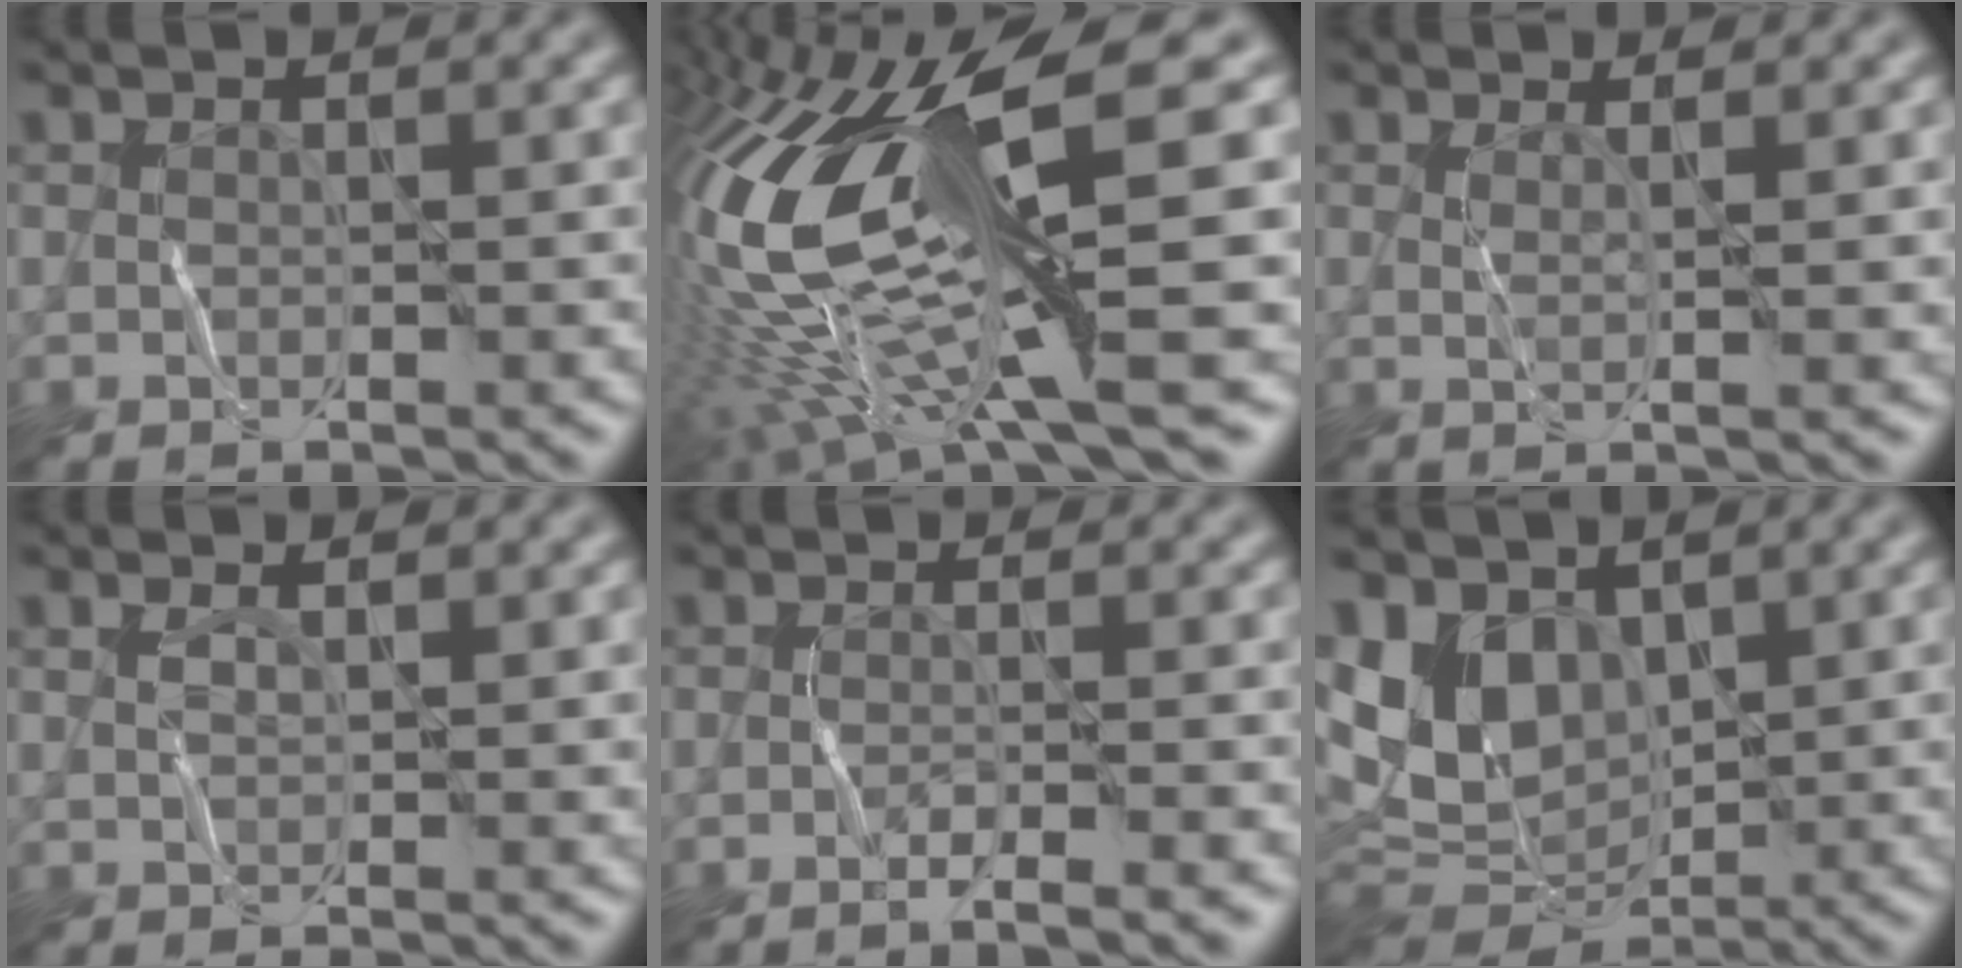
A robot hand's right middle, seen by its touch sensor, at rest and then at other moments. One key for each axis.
{"total": 15.8, "fx": 0.0, "fy": 4.0, "fz": 15.3, "tx": -0.327, "ty": -0.008, "tz": 0.029}
{"total": 1.2, "fx": 0.3, "fy": 0.0, "fz": 1.2, "tx": -0.030, "ty": 0.001, "tz": 0.009}
{"total": 0.8, "fx": 0.5, "fy": -0.1, "fz": 0.6, "tx": -0.017, "ty": 0.006, "tz": 0.016}
{"total": 2.1, "fx": -1.2, "fy": 0.3, "fz": 1.6, "tx": -0.015, "ty": 0.002, "tz": -0.020}
{"total": 7.0, "fx": 2.4, "fy": 4.8, "fz": 4.5, "tx": -0.115, "ty": -0.007, "tz": 0.054}